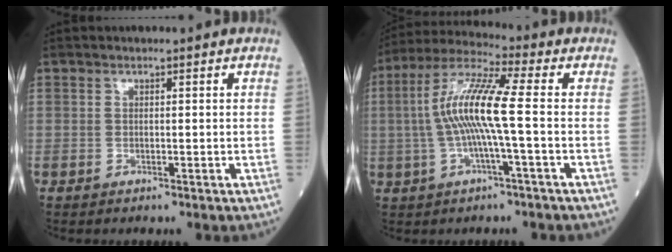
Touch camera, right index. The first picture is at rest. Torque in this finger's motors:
{"motor_torque": [1.67, -0.27, 0.87, 0.21]}